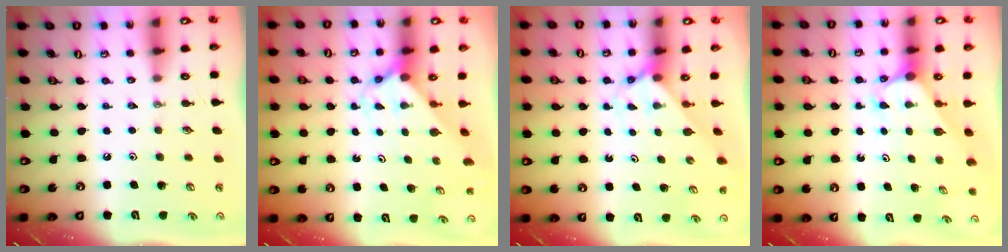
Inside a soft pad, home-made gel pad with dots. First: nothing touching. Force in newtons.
{"total": 3.0, "press": 3.0, "slide": 0.2}
{"total": 2.6, "press": 2.6, "slide": 0.2}
{"total": 2.6, "press": 2.6, "slide": 0.1}